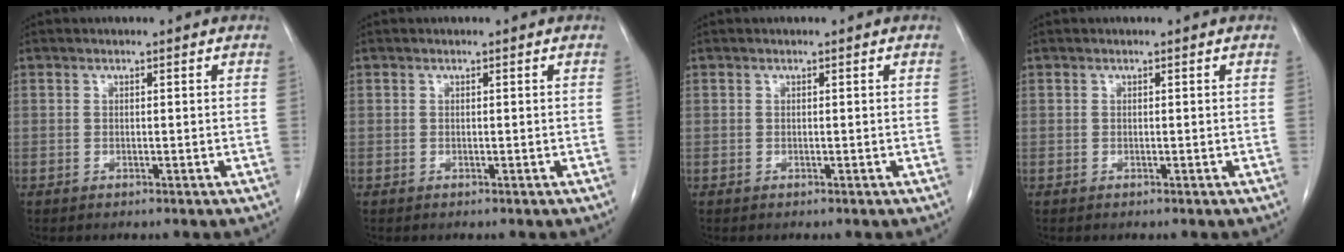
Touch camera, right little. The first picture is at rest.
{"total": 0.0}
{"total": 0.0}
{"total": 0.0}